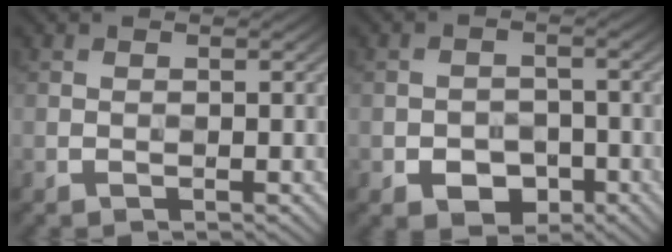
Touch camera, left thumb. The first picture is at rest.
{"total": 4.1, "force": [-2.0, 2.8, 2.2], "torque": [-0.035, -0.003, -0.037]}